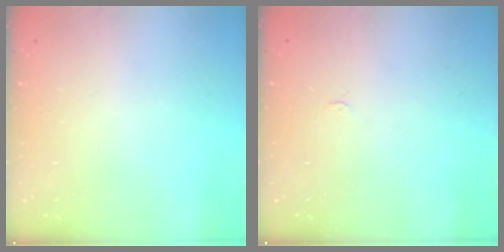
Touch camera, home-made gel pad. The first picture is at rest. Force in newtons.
{"total": 2.4, "press": 2.4, "slide": 0.3}